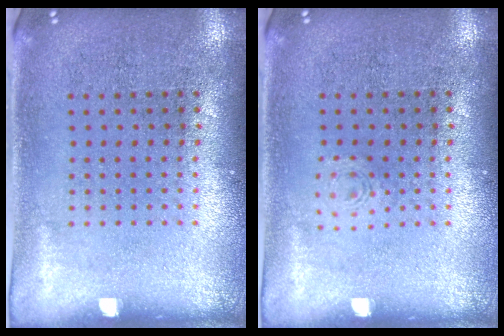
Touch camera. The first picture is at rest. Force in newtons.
{"total": 0.6, "press": 0.6, "slide": 0.1}